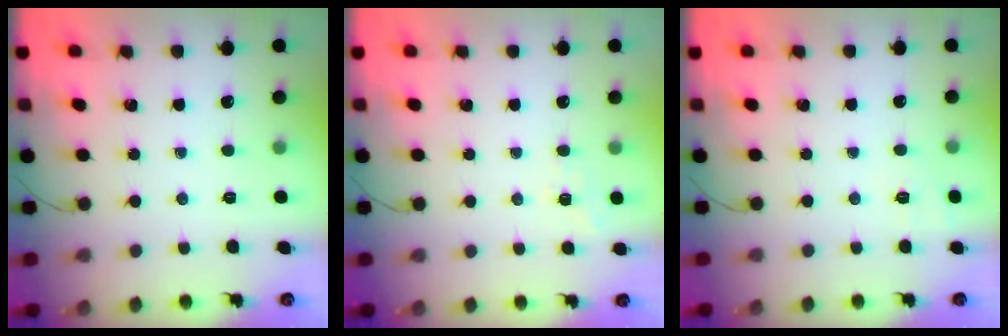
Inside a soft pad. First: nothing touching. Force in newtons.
{"total": 2.7, "press": 2.2, "slide": 1.6}
{"total": 8.5, "press": 8.2, "slide": 2.1}